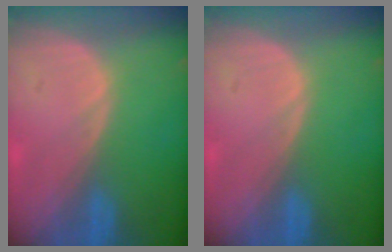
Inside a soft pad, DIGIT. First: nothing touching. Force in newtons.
{"total": 0.0}